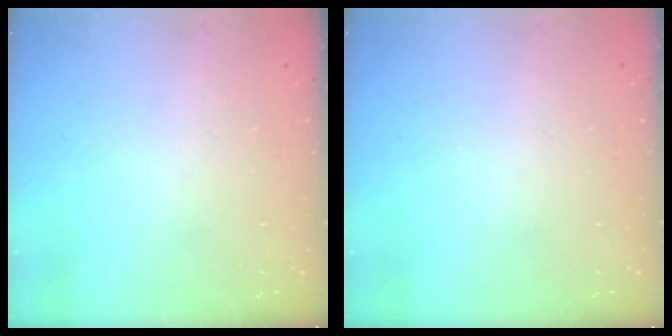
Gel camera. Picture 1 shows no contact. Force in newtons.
{"total": 0.0}